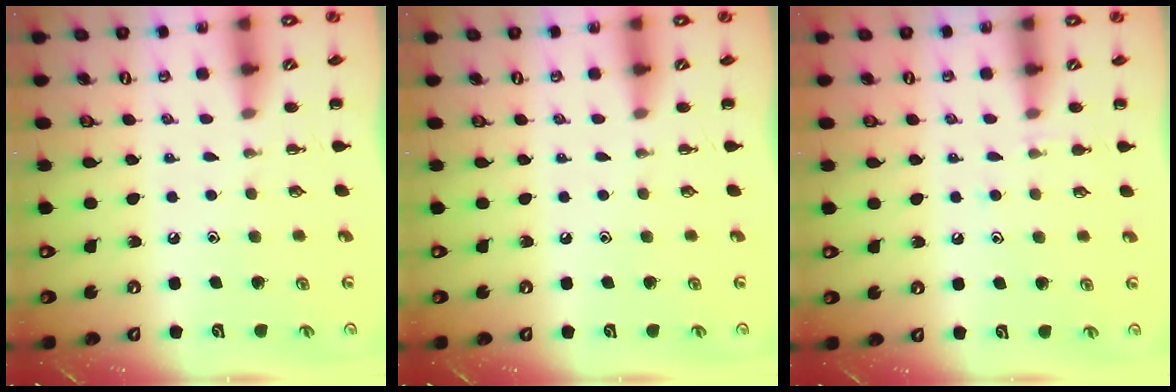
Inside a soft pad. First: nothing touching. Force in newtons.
{"total": 0.0}
{"total": 6.2, "press": 5.9, "slide": 2.0}